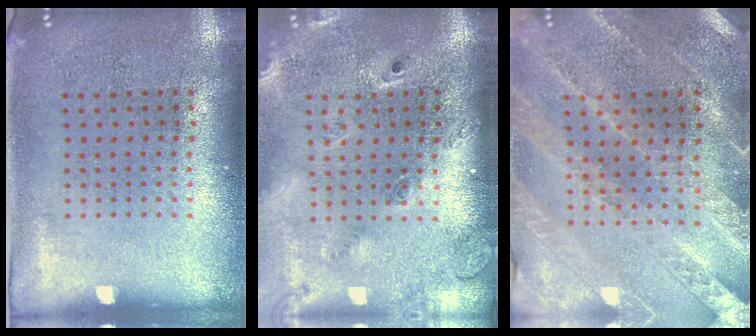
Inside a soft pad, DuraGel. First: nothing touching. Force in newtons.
{"total": 2.4, "press": 1.7, "slide": 1.7}
{"total": 1.3, "press": 1.3, "slide": 0.2}